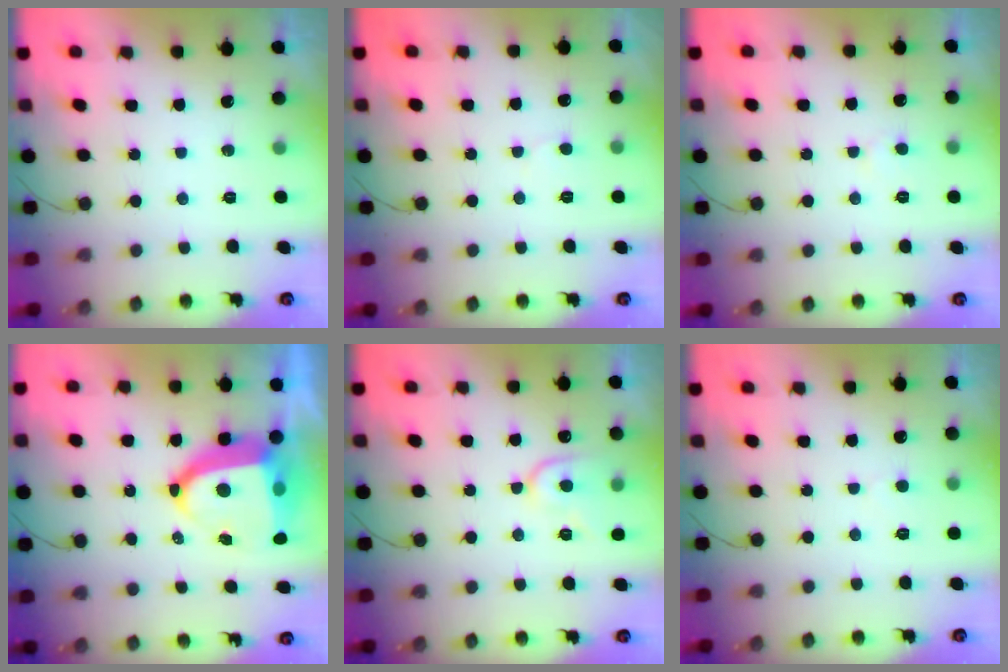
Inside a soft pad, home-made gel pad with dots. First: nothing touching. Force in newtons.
{"total": 3.5, "press": 3.5, "slide": 0.4}
{"total": 2.0, "press": 2.0, "slide": 0.2}
{"total": 15.1, "press": 14.9, "slide": 2.0}
{"total": 9.8, "press": 9.8, "slide": 0.7}
{"total": 2.9, "press": 2.9, "slide": 0.3}